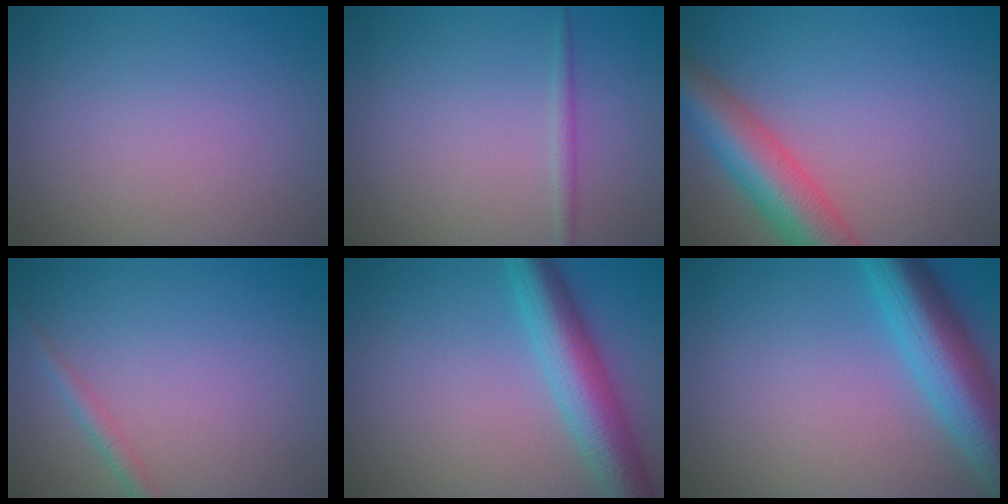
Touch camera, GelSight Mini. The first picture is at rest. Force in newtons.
{"total": 1.1, "press": 1.1, "slide": 0.1}
{"total": 7.5, "press": 7.5, "slide": 0.4}
{"total": 1.5, "press": 1.5, "slide": 0.0}
{"total": 6.5, "press": 6.5, "slide": 0.1}
{"total": 8.0, "press": 8.0, "slide": 0.3}